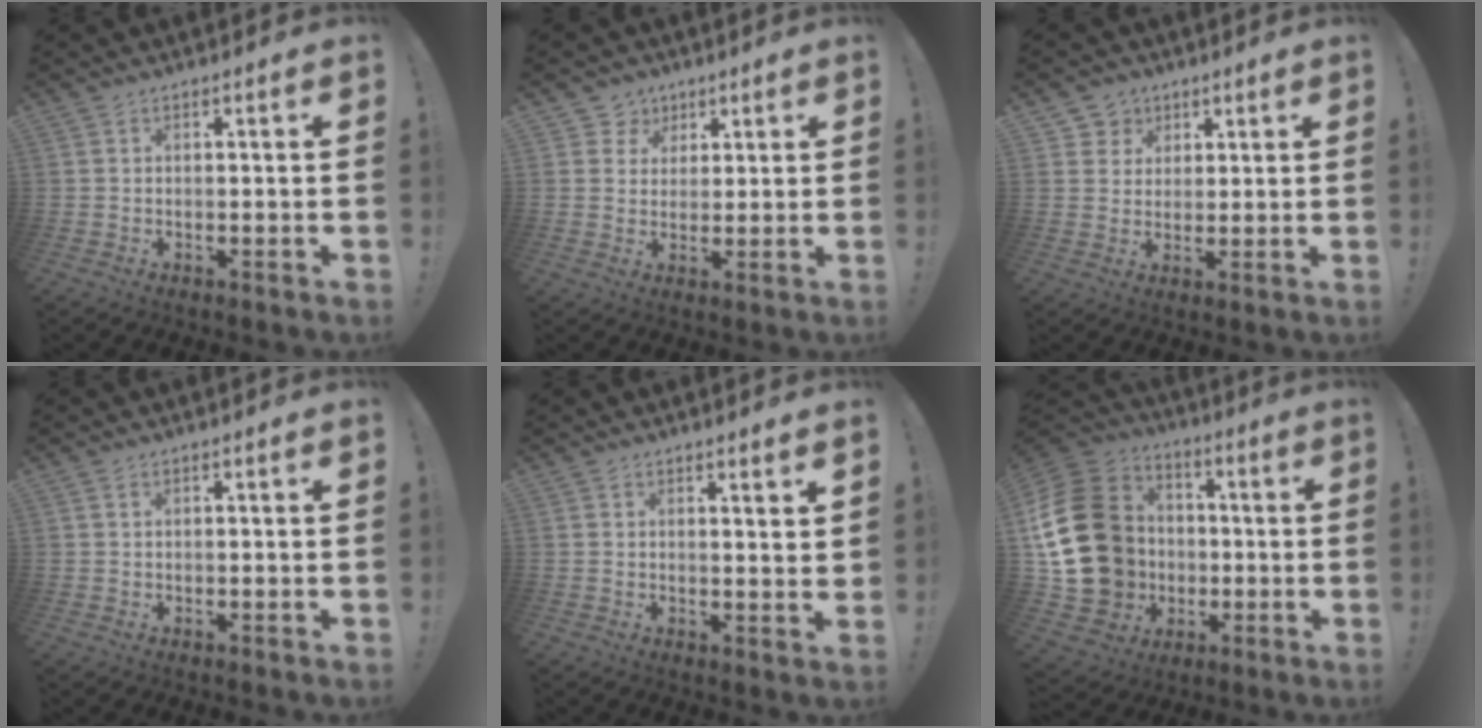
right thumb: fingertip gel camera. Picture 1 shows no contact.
{"total": 5.6, "force": [2.6, 5.0, 0.3], "torque": [-0.011, -0.020, 0.052]}
{"total": 5.7, "force": [2.5, 5.0, 0.5], "torque": [-0.008, -0.019, 0.049]}
{"total": 0.7, "force": [0.5, 0.4, 0.3], "torque": [0.001, -0.004, 0.008]}
{"total": 2.4, "force": [2.1, 0.2, 1.2], "torque": [-0.005, -0.019, 0.032]}
{"total": 24.2, "force": [0.6, 20.5, 12.8], "torque": [-0.243, 0.012, 0.055]}